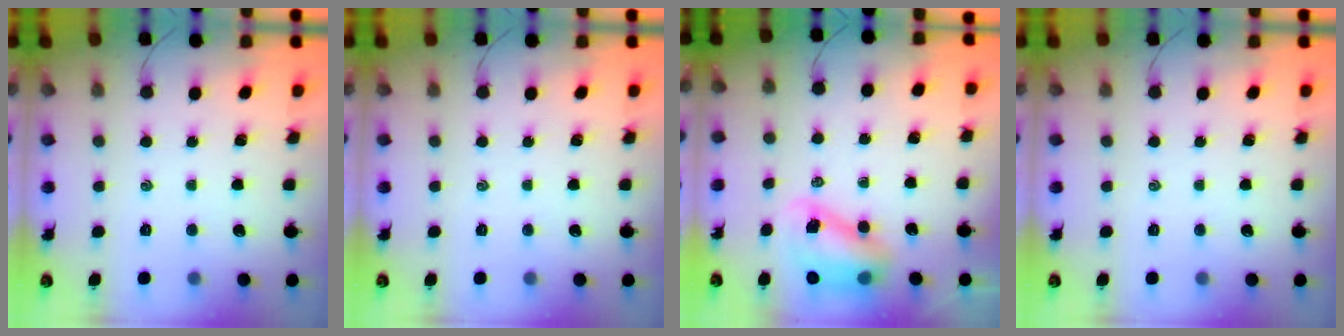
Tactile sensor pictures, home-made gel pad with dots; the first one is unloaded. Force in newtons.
{"total": 0.0}
{"total": 8.6, "press": 8.3, "slide": 1.9}
{"total": 0.0}